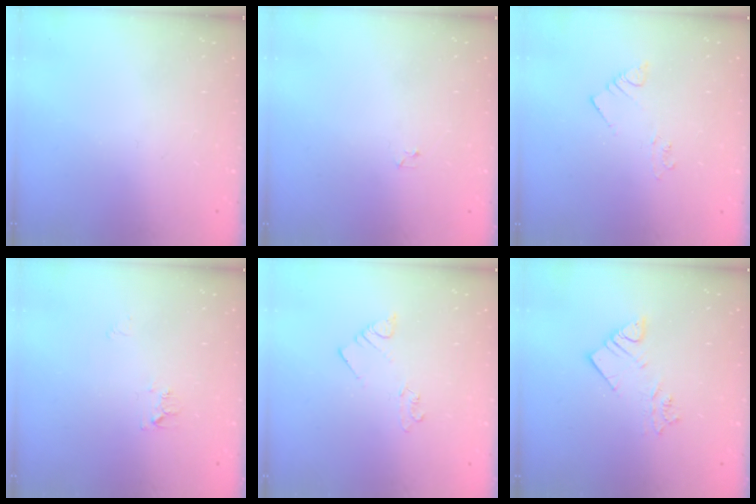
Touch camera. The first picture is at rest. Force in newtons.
{"total": 1.6, "press": 1.6, "slide": 0.2}
{"total": 1.9, "press": 1.9, "slide": 0.3}
{"total": 7.0, "press": 7.0, "slide": 0.5}
{"total": 1.4, "press": 1.4, "slide": 0.1}
{"total": 5.1, "press": 5.1, "slide": 0.3}